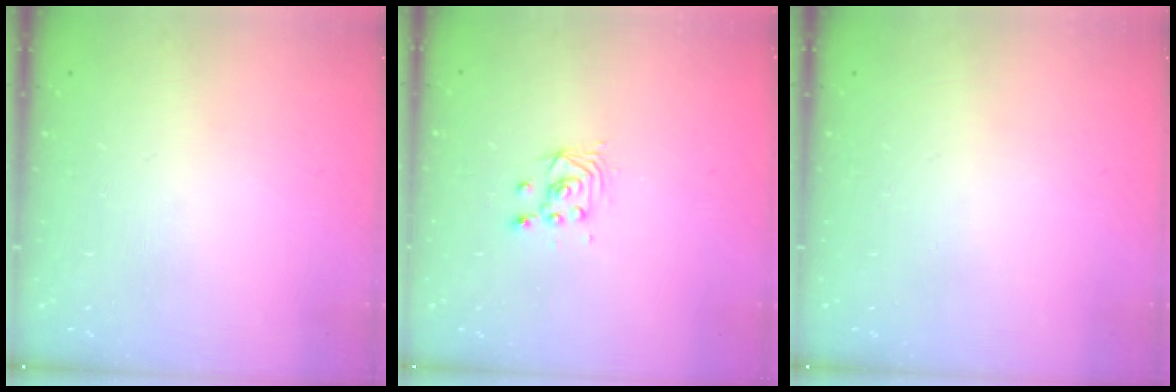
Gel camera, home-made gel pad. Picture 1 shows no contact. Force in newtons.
{"total": 2.5, "press": 2.5, "slide": 0.1}
{"total": 0.0}